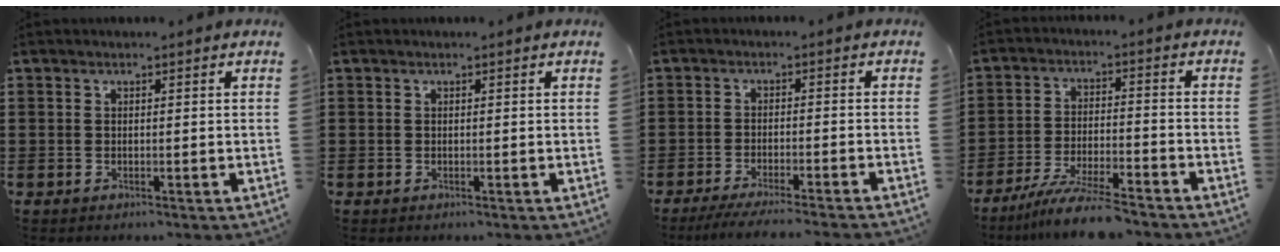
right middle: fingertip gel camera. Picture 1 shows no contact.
{"total": 0.0}
{"total": 3.3, "force": [-3.0, -0.4, 1.4], "torque": [-0.028, -0.009, -0.059]}
{"total": 8.1, "force": [-7.0, 0.4, 4.1], "torque": [-0.082, -0.004, -0.133]}